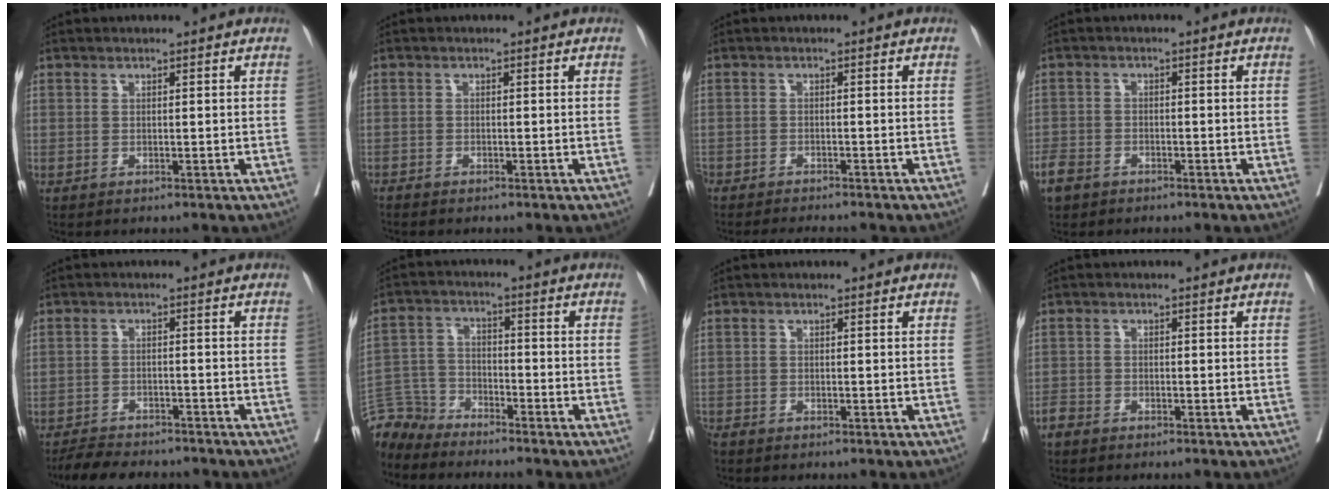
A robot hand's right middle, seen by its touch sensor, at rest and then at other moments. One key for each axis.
{"total": 1.0, "fx": -0.9, "fy": -0.3, "fz": 0.3, "tx": -0.009, "ty": -0.002, "tz": -0.021}
{"total": 7.4, "fx": -6.7, "fy": 0.8, "fz": 2.9, "tx": -0.036, "ty": -0.012, "tz": -0.097}
{"total": 3.7, "fx": -2.7, "fy": 2.1, "fz": 1.2, "tx": -0.030, "ty": -0.001, "tz": -0.050}
{"total": 8.4, "fx": -7.8, "fy": 1.7, "fz": 2.8, "tx": -0.038, "ty": -0.008, "tz": -0.118}
{"total": 6.2, "fx": -6.0, "fy": 1.0, "fz": -1.1, "tx": 0.019, "ty": 0.008, "tz": -0.122}
{"total": 1.3, "fx": -1.2, "fy": 0.2, "fz": 0.3, "tx": -0.009, "ty": -0.004, "tz": -0.025}
{"total": 1.8, "fx": -1.5, "fy": 0.8, "fz": 0.4, "tx": -0.014, "ty": 0.000, "tz": -0.029}